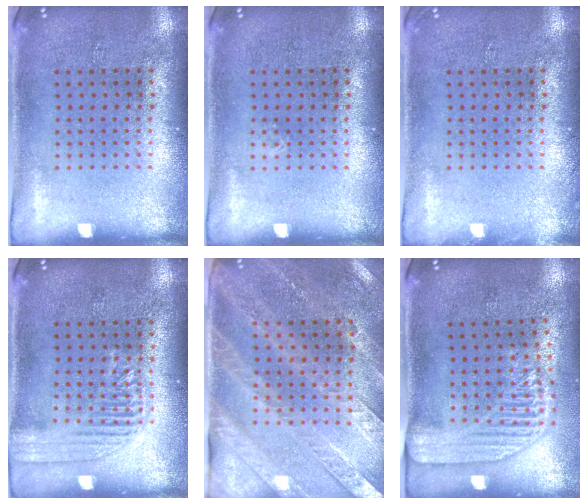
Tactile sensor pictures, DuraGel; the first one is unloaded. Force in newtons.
{"total": 0.0}
{"total": 0.6, "press": 0.6, "slide": 0.1}
{"total": 2.1, "press": 2.1, "slide": 0.3}
{"total": 2.9, "press": 2.7, "slide": 1.1}
{"total": 2.2, "press": 1.9, "slide": 1.2}